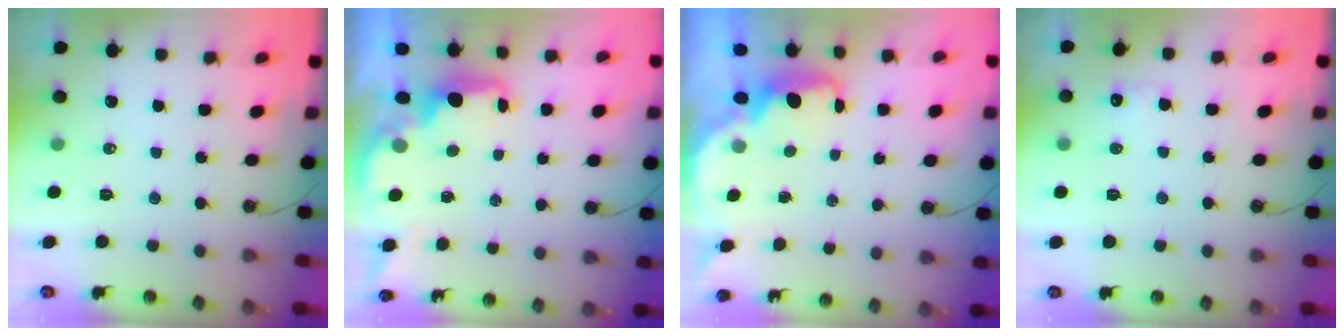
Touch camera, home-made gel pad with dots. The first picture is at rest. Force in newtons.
{"total": 2.2, "press": 2.0, "slide": 0.8}
{"total": 2.2, "press": 2.1, "slide": 0.7}
{"total": 5.7, "press": 5.6, "slide": 1.2}